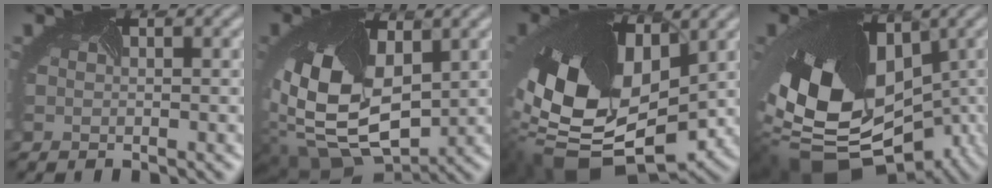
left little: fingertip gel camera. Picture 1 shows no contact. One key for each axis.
{"total": 13.0, "fx": 0.8, "fy": 8.3, "fz": 9.9, "tx": -0.231, "ty": -0.034, "tz": 0.031}
{"total": 14.9, "fx": -0.3, "fy": 9.5, "fz": 11.5, "tx": -0.267, "ty": -0.032, "tz": 0.011}
{"total": 17.5, "fx": -3.7, "fy": 12.1, "fz": 12.1, "tx": -0.249, "ty": -0.052, "tz": -0.029}